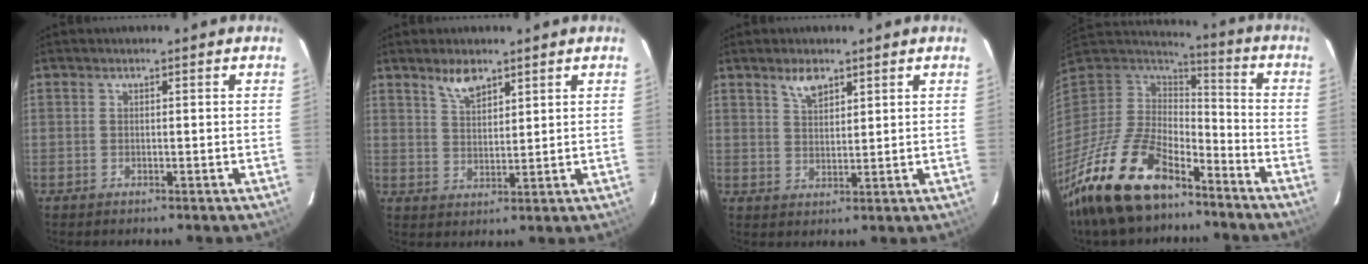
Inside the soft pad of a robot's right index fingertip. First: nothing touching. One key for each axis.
{"total": 4.8, "fx": 3.6, "fy": 1.8, "fz": 2.6, "tx": -0.046, "ty": 0.001, "tz": 0.070}
{"total": 4.0, "fx": 2.8, "fy": 1.7, "fz": 2.3, "tx": -0.039, "ty": 0.004, "tz": 0.054}
{"total": 22.8, "fx": -15.9, "fy": 10.0, "fz": 13.0, "tx": -0.283, "ty": -0.026, "tz": -0.284}